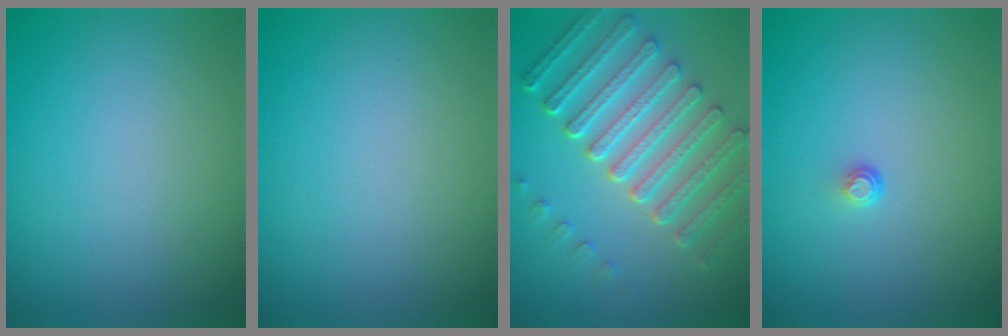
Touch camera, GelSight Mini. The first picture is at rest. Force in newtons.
{"total": 0.0}
{"total": 7.4, "press": 5.6, "slide": 4.9}
{"total": 0.7, "press": 0.4, "slide": 0.6}